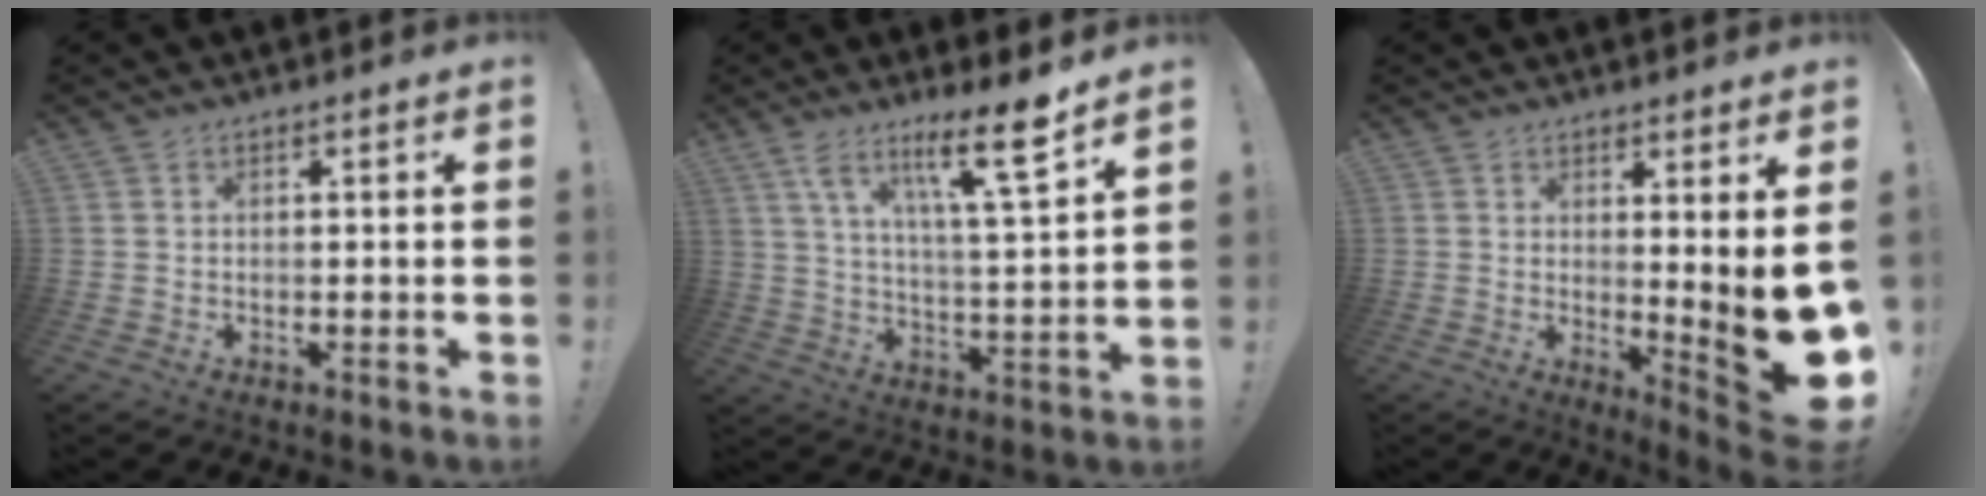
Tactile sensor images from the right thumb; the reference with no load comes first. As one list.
[{"total": 14.6, "force": [9.0, 1.3, 11.4], "torque": [-0.187, -0.055, 0.136]}, {"total": 8.3, "force": [0.4, 0.1, 8.2], "torque": [-0.104, -0.041, 0.004]}]